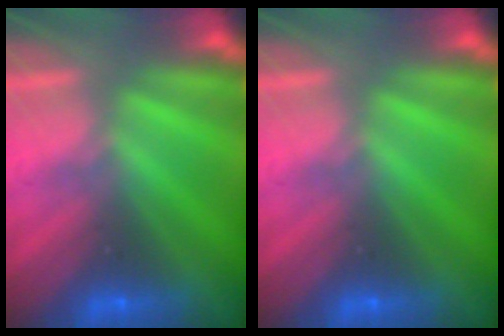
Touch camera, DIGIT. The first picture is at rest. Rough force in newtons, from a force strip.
{"total": 0.0}